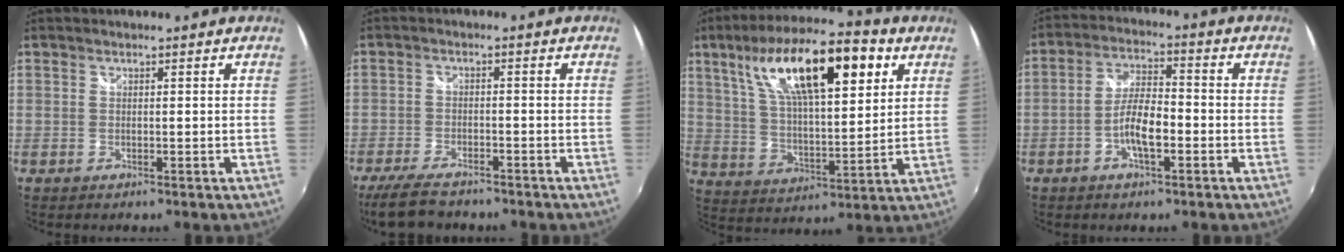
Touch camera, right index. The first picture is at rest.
{"total": 9.0, "force": [-7.5, 2.8, 4.1], "torque": [-0.110, -0.021, -0.131]}
{"total": 21.4, "force": [10.0, 7.3, 17.5], "torque": [-0.311, 0.037, 0.169]}
{"total": 6.9, "force": [-2.7, 2.2, 6.0], "torque": [-0.121, 0.009, -0.050]}